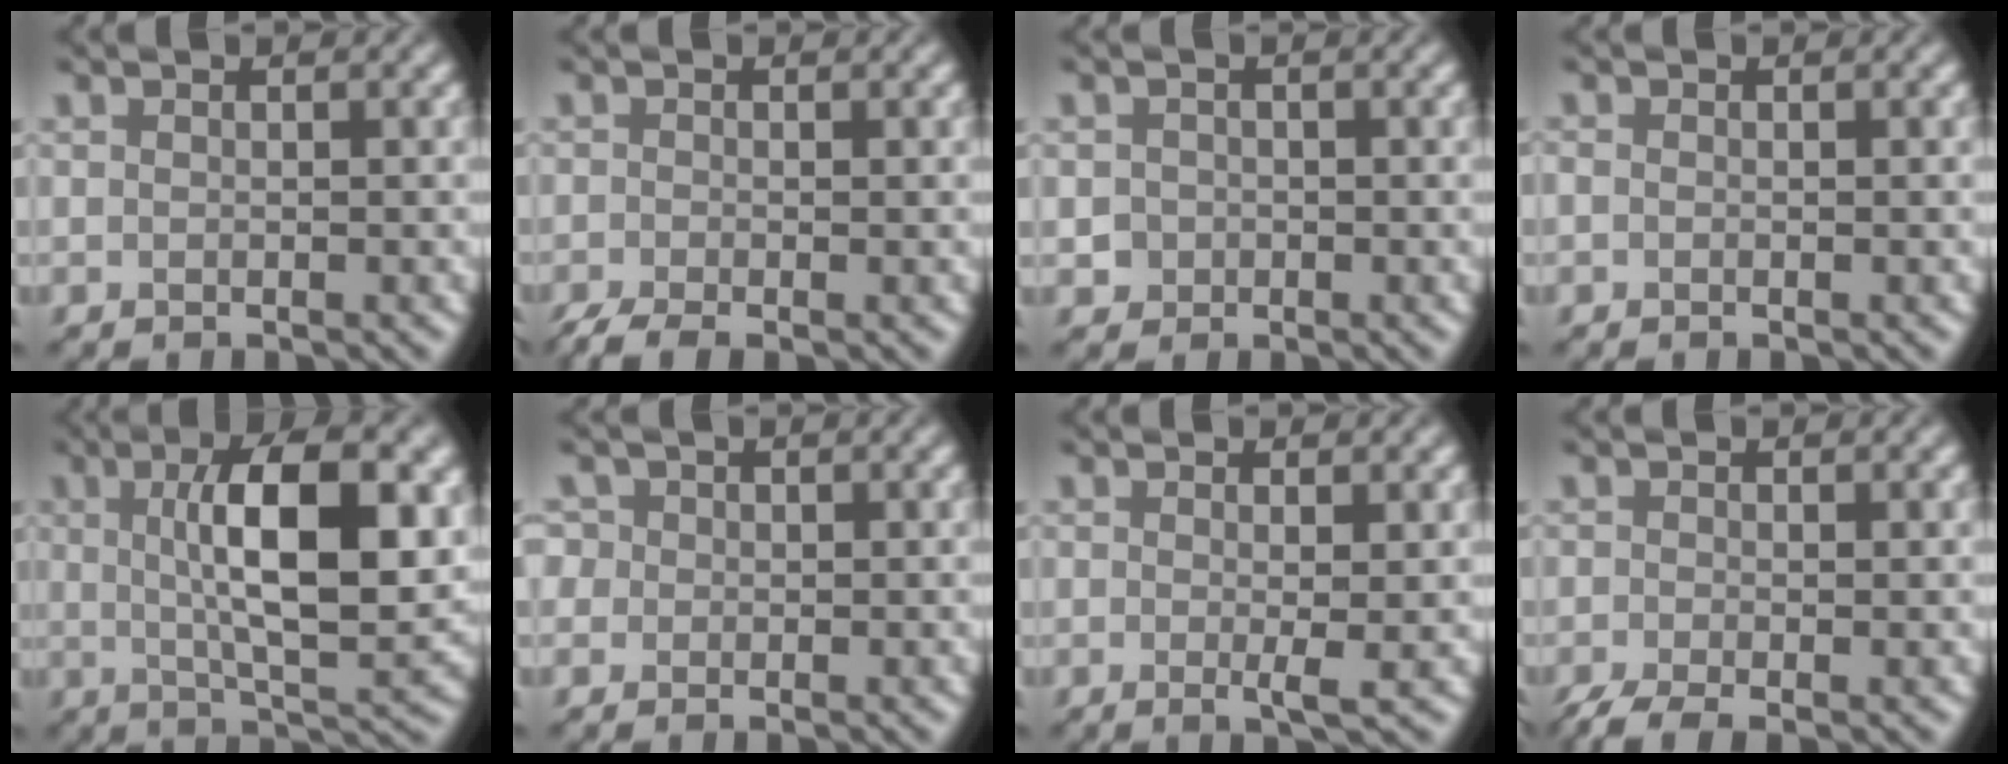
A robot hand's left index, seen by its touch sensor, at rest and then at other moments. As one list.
[{"total": 2.6, "force": [-1.6, 0.9, 1.8], "torque": [-0.040, -0.009, -0.035]}, {"total": 1.2, "force": [-0.4, 1.1, 0.2], "torque": [0.002, -0.005, -0.007]}, {"total": 0.5, "force": [-0.2, 0.4, 0.3], "torque": [-0.006, 0.001, -0.008]}, {"total": 10.4, "force": [1.5, 3.6, 9.7], "torque": [-0.150, 0.000, 0.024]}, {"total": 3.4, "force": [1.3, 2.7, 1.5], "torque": [-0.039, 0.012, 0.014]}, {"total": 1.7, "force": [0.1, 0.1, 1.7], "torque": [-0.030, -0.006, -0.003]}, {"total": 2.7, "force": [-1.5, 0.9, 2.1], "torque": [-0.047, -0.010, -0.033]}]